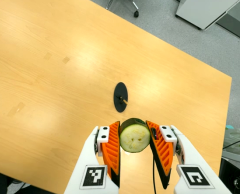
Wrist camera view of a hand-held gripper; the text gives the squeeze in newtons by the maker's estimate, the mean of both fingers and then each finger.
{"total": 11.2, "left": 10.0, "right": 12.4}